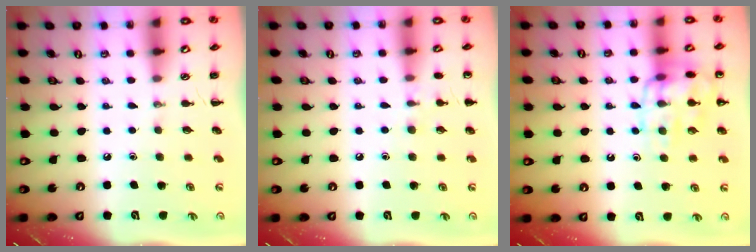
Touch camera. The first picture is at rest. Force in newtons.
{"total": 5.9, "press": 5.7, "slide": 1.7}
{"total": 15.5, "press": 15.4, "slide": 1.3}